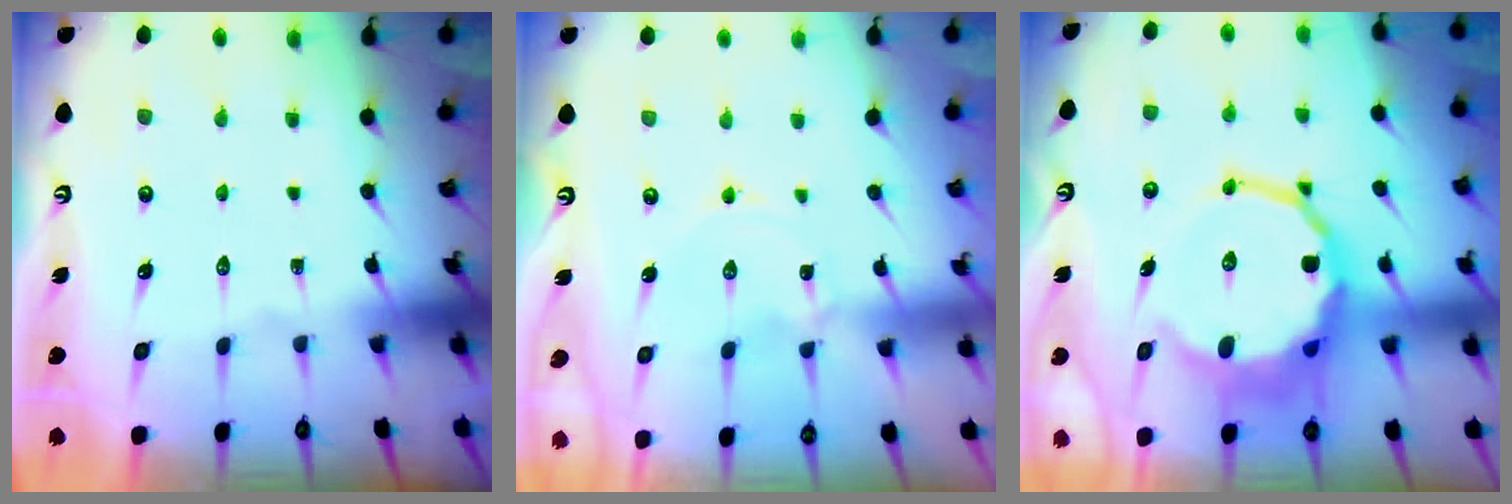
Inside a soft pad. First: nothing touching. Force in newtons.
{"total": 0.0}
{"total": 13.9, "press": 13.4, "slide": 3.7}